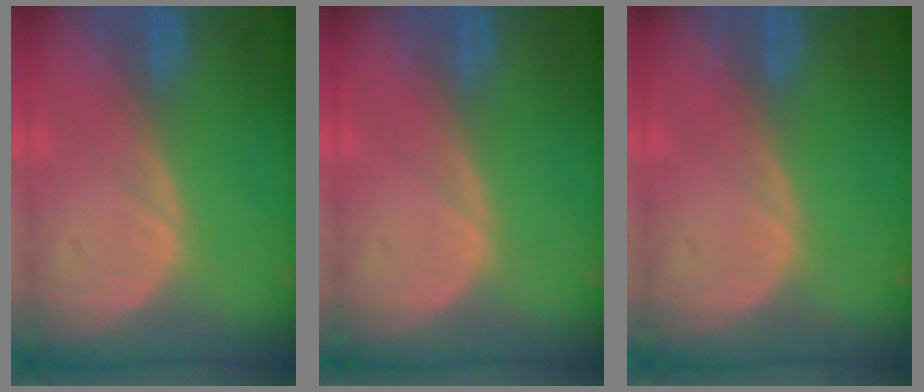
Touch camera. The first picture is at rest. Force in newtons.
{"total": 0.0}
{"total": 0.0}